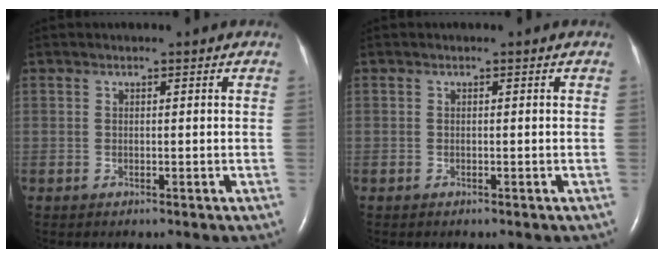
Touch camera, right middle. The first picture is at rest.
{"total": 0.0}